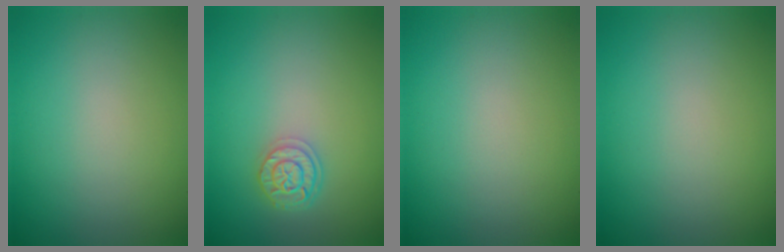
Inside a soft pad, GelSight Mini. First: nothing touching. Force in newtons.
{"total": 2.3, "press": 1.9, "slide": 1.3}
{"total": 0.0}
{"total": 0.0}